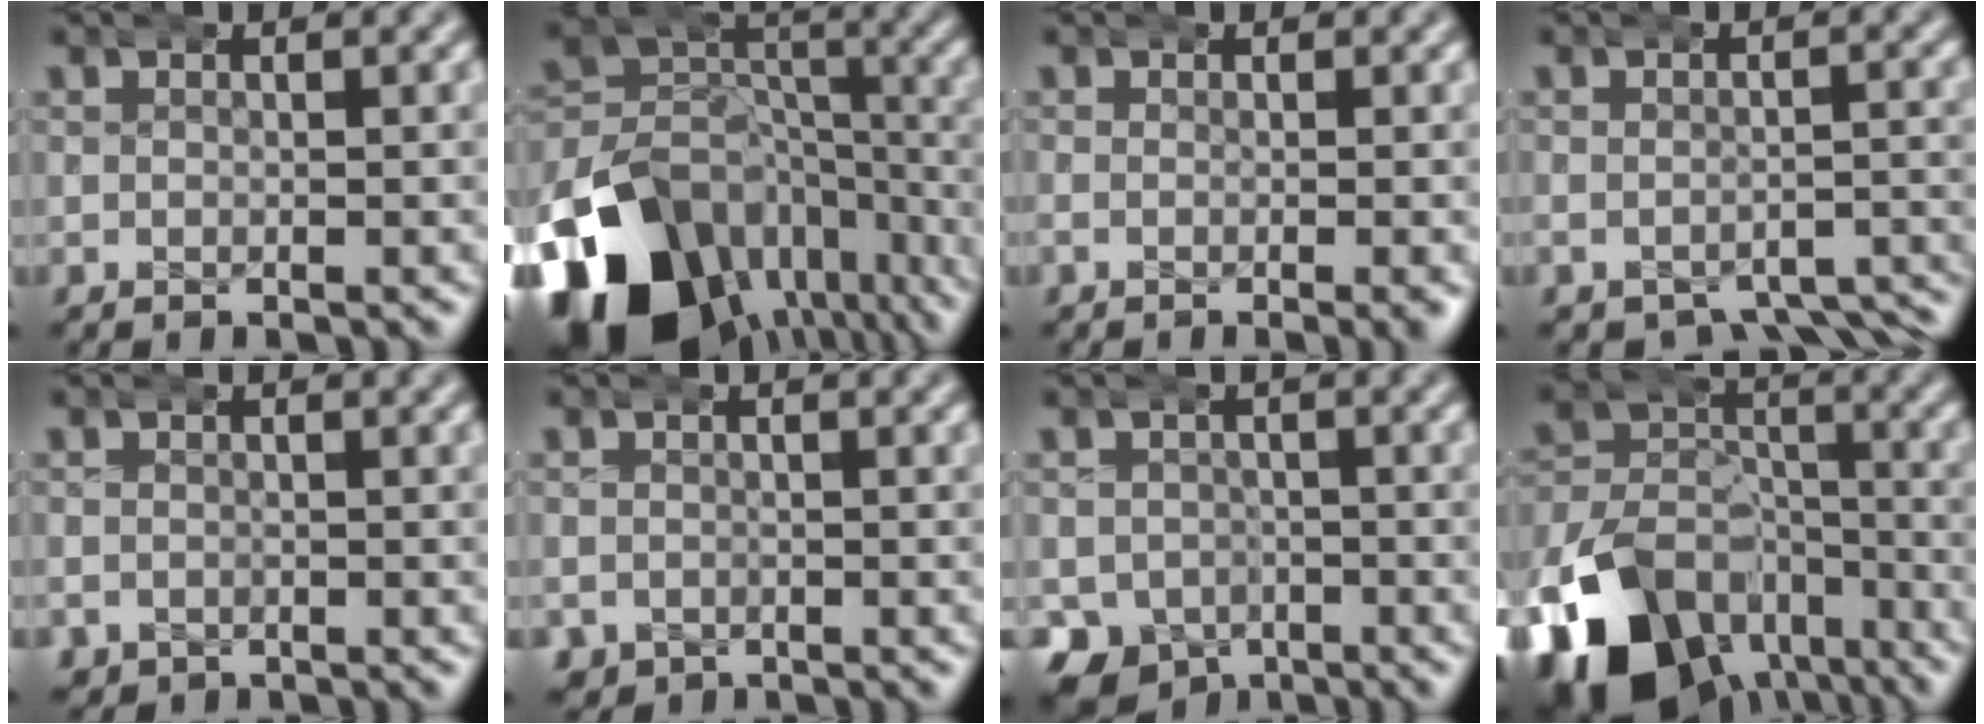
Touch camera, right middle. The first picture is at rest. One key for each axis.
{"total": 16.9, "fx": -8.5, "fy": 11.2, "fz": 9.3, "tx": -0.128, "ty": -0.042, "tz": -0.128}
{"total": 0.9, "fx": -0.3, "fy": -0.2, "fz": 0.8, "tx": -0.009, "ty": 0.004, "tz": -0.010}
{"total": 6.4, "fx": -5.6, "fy": 2.2, "fz": 2.0, "tx": -0.004, "ty": -0.006, "tz": -0.088}
{"total": 1.7, "fx": -0.6, "fy": 1.6, "fz": 0.2, "tx": -0.009, "ty": -0.007, "tz": -0.004}
{"total": 2.6, "fx": -1.0, "fy": 2.4, "fz": 0.4, "tx": -0.014, "ty": -0.014, "tz": -0.008}
{"total": 10.6, "fx": -5.3, "fy": 8.8, "fz": 2.8, "tx": -0.052, "ty": -0.047, "tz": -0.080}
{"total": 14.6, "fx": -8.1, "fy": 9.9, "fz": 7.0, "tx": -0.112, "ty": -0.046, "tz": -0.124}